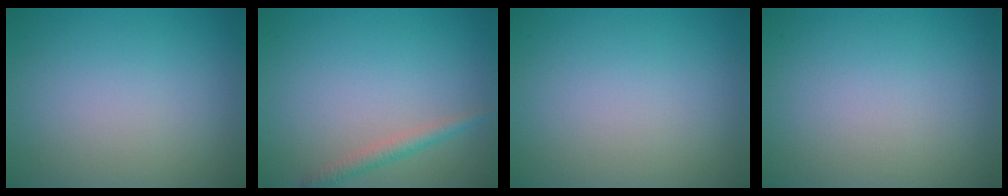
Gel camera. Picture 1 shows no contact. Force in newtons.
{"total": 1.6, "press": 1.6, "slide": 0.0}
{"total": 0.0}
{"total": 0.0}